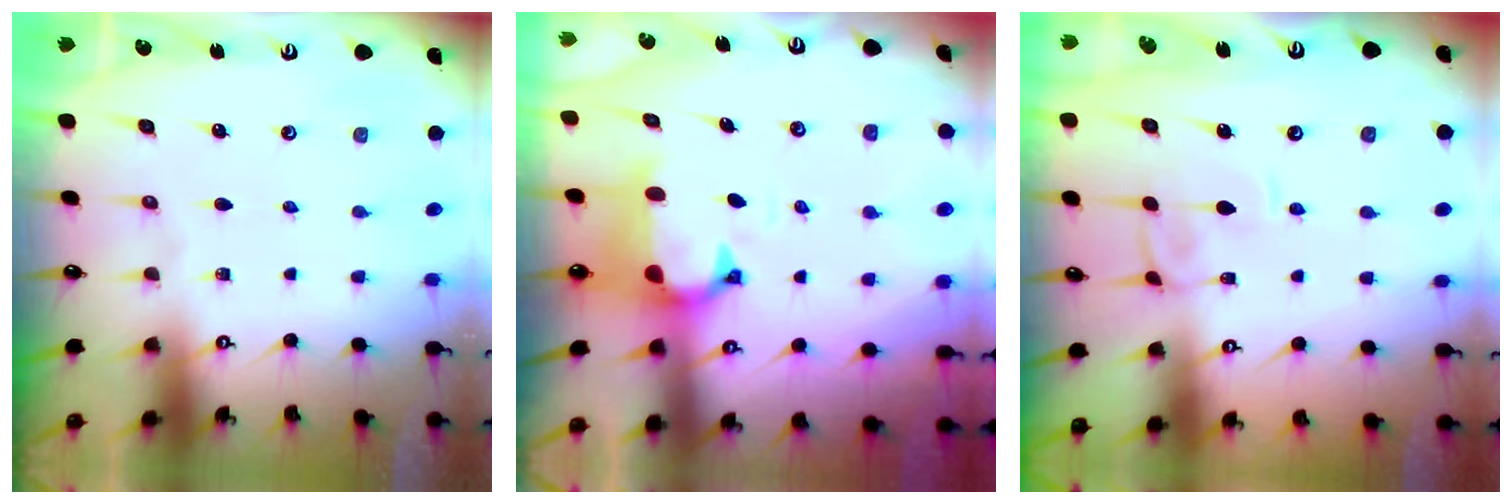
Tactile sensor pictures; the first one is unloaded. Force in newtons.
{"total": 1.2, "press": 0.2, "slide": 1.2}
{"total": 2.9, "press": 2.9, "slide": 0.1}